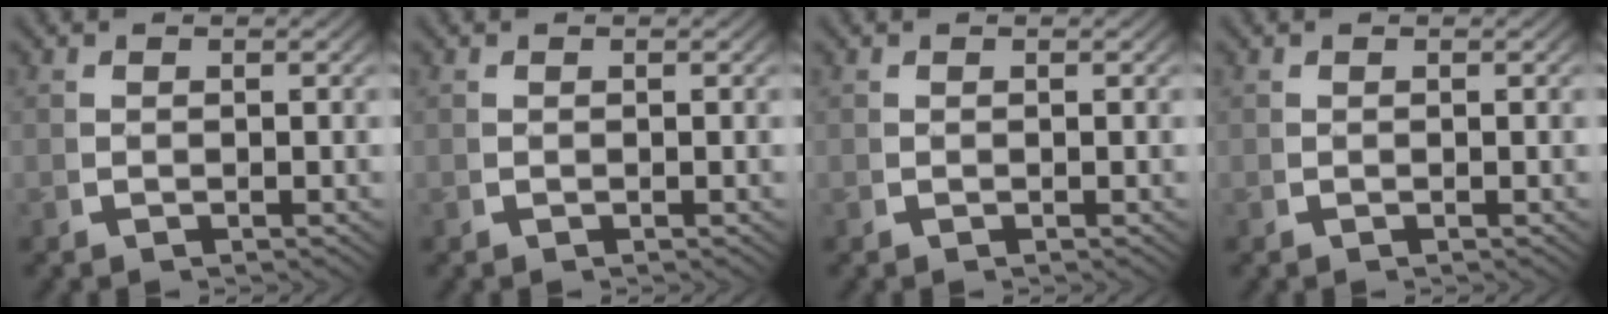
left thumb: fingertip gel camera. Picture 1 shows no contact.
{"total": 0.0}
{"total": 0.0}
{"total": 0.0}